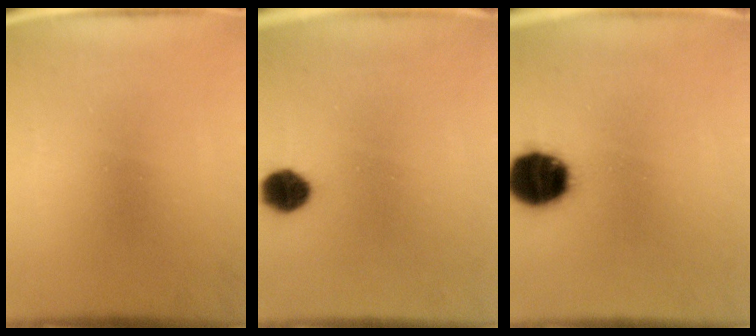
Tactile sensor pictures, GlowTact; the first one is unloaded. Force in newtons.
{"total": 5.6}
{"total": 14.1}